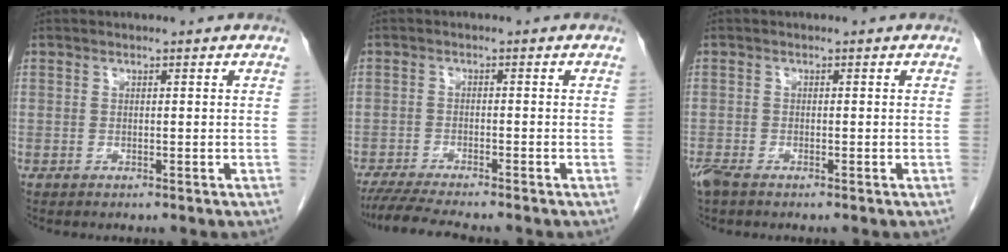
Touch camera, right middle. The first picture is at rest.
{"total": 7.5, "force": [-6.6, -0.1, 3.5], "torque": [-0.060, -0.023, -0.109]}
{"total": 2.4, "force": [-1.8, 0.7, 1.3], "torque": [-0.035, -0.008, -0.034]}